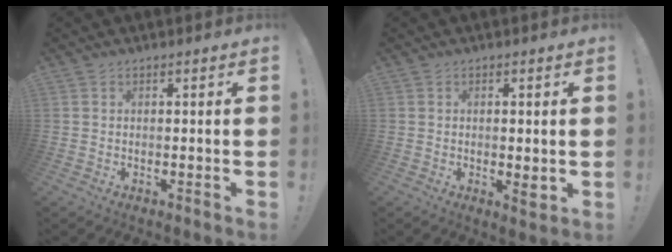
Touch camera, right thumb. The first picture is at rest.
{"total": 2.7, "force": [-0.3, 1.0, 2.5], "torque": [-0.027, -0.002, -0.006]}